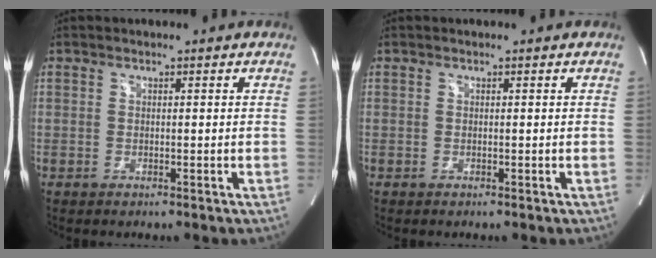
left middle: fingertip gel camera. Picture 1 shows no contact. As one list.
[{"total": 0.0}]